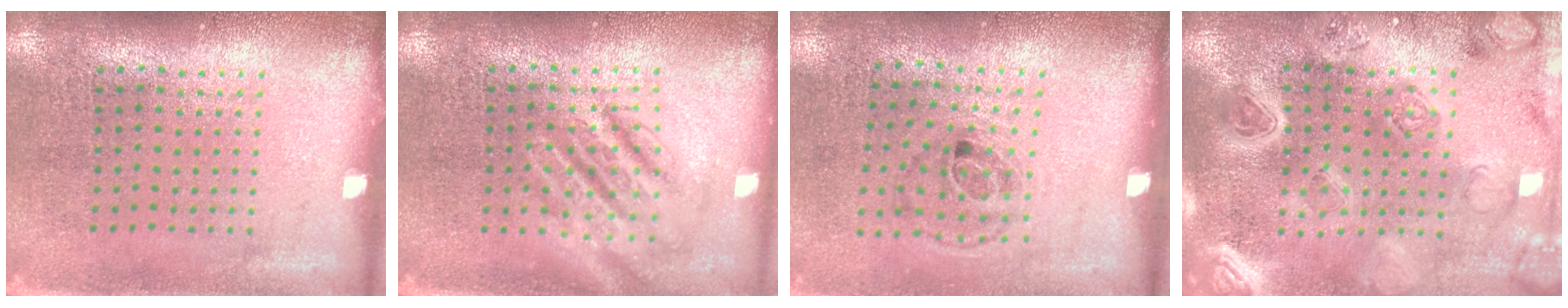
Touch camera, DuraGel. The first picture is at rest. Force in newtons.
{"total": 2.7, "press": 2.7, "slide": 0.3}
{"total": 1.1, "press": 0.7, "slide": 0.9}
{"total": 4.5, "press": 3.9, "slide": 2.2}